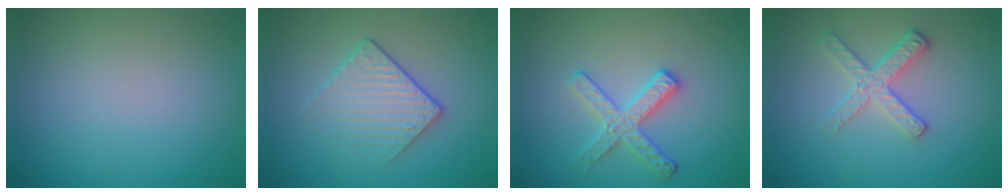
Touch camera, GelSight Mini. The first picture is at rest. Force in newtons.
{"total": 3.1, "press": 2.9, "slide": 1.1}
{"total": 2.8, "press": 2.8, "slide": 0.3}
{"total": 2.8, "press": 2.5, "slide": 1.3}